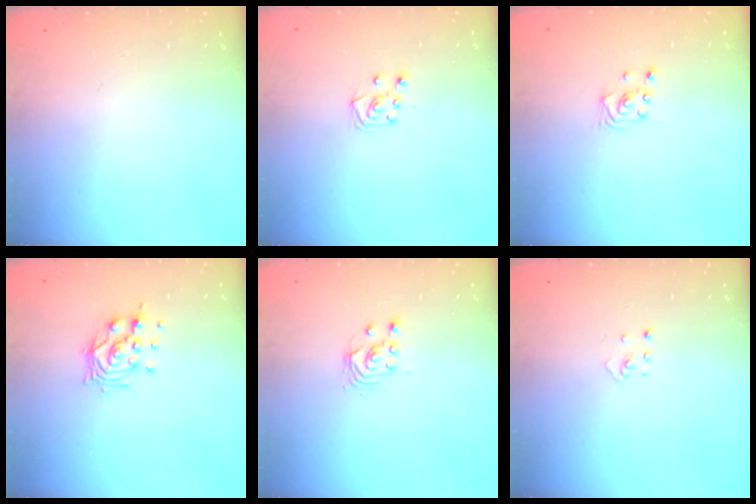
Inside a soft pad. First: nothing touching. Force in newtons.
{"total": 5.8, "press": 5.7, "slide": 0.6}
{"total": 2.0, "press": 2.0, "slide": 0.1}
{"total": 9.6, "press": 9.5, "slide": 1.2}
{"total": 2.5, "press": 2.5, "slide": 0.2}
{"total": 2.0, "press": 2.0, "slide": 0.3}